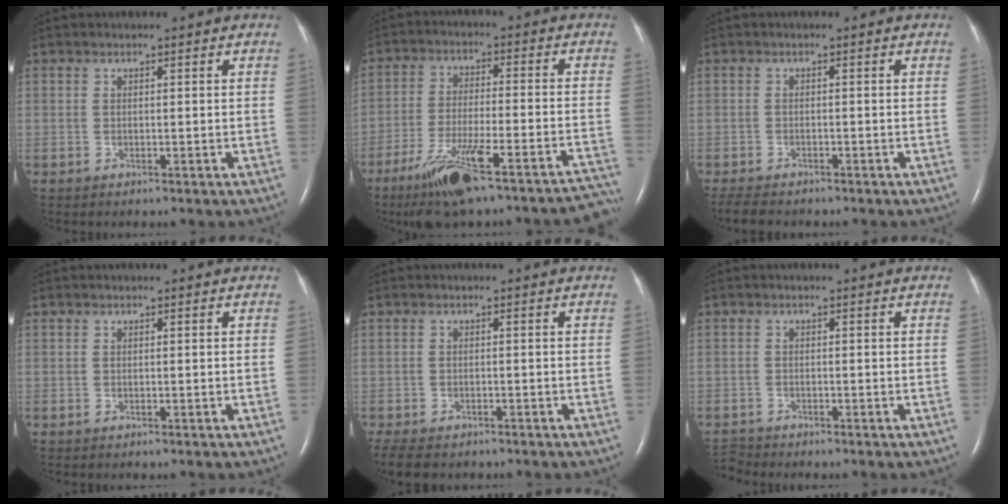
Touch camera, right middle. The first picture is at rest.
{"total": 17.6, "force": [-13.4, 2.5, 11.1], "torque": [-0.119, 0.010, -0.212]}
{"total": 4.4, "force": [-3.8, 1.1, 1.9], "torque": [-0.037, -0.012, -0.058]}
{"total": 0.0}
{"total": 6.5, "force": [-5.2, 2.6, 3.0], "torque": [-0.057, -0.013, -0.078]}
{"total": 1.8, "force": [-1.7, -0.3, -0.5], "torque": [0.007, -0.016, -0.031]}